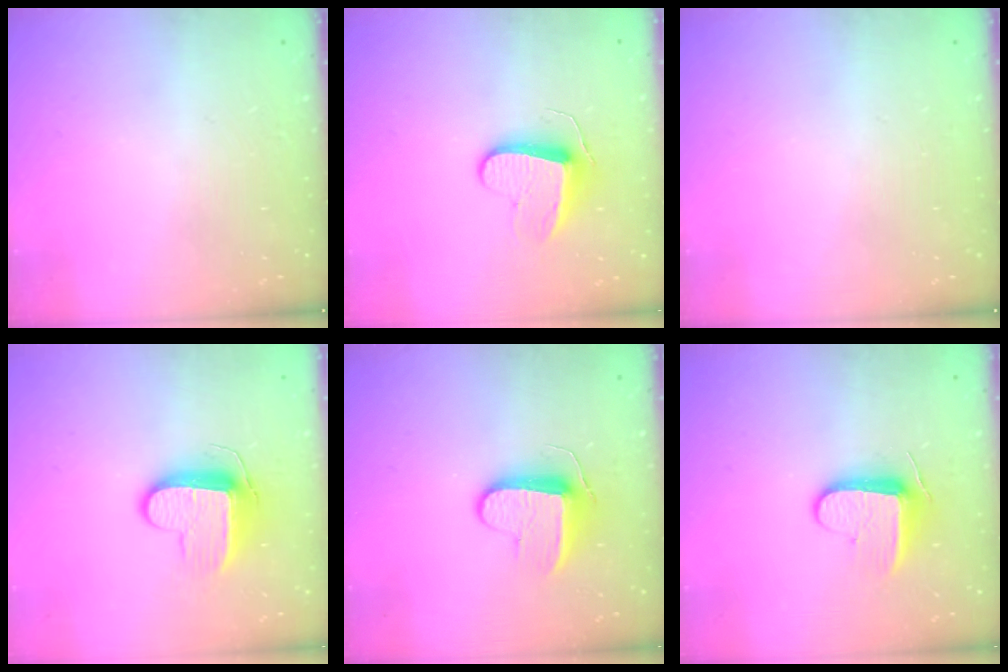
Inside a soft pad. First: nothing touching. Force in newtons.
{"total": 9.3, "press": 9.3, "slide": 0.6}
{"total": 0.0}
{"total": 9.6, "press": 9.6, "slide": 0.6}
{"total": 9.2, "press": 9.2, "slide": 0.3}
{"total": 9.3, "press": 9.3, "slide": 0.6}